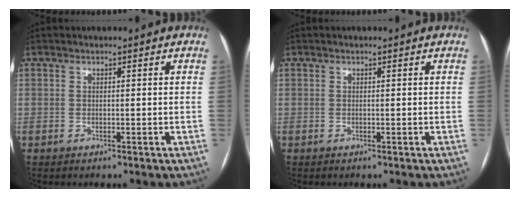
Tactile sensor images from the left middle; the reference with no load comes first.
{"total": 0.0}